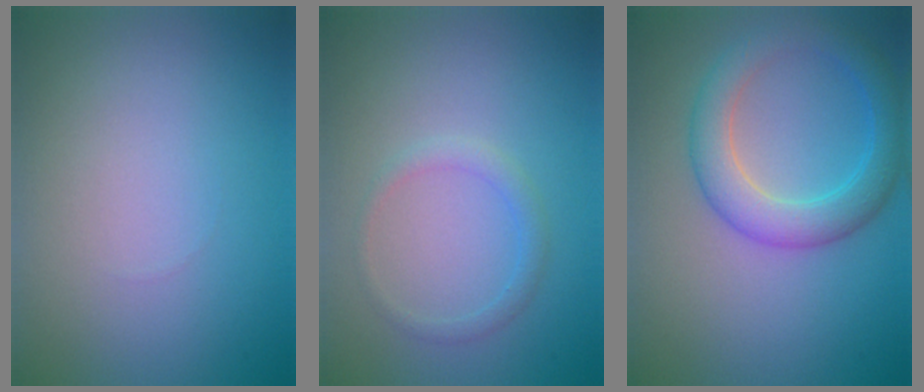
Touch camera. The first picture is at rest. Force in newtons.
{"total": 1.4, "press": 1.4, "slide": 0.1}
{"total": 4.7, "press": 4.7, "slide": 0.0}